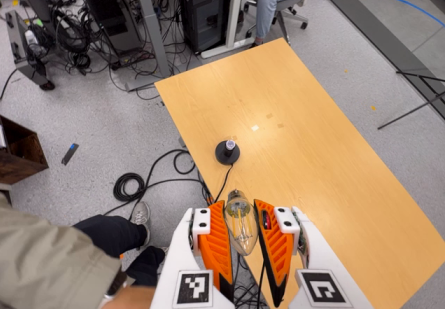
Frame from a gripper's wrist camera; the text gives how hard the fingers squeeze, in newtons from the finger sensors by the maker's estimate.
{"total": 21.2, "left": 23.8, "right": 18.5}